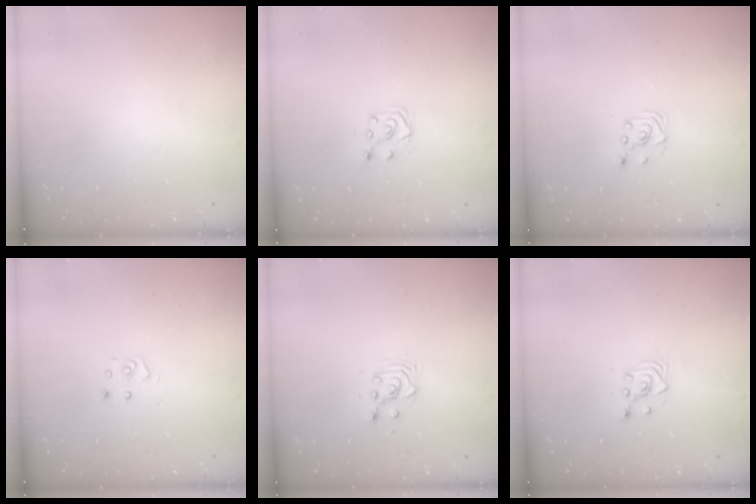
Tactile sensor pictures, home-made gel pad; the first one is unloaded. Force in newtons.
{"total": 5.1, "press": 5.1, "slide": 0.4}
{"total": 2.6, "press": 2.6, "slide": 0.3}
{"total": 3.9, "press": 3.9, "slide": 0.2}
{"total": 3.6, "press": 3.6, "slide": 0.1}
{"total": 3.6, "press": 3.4, "slide": 1.4}